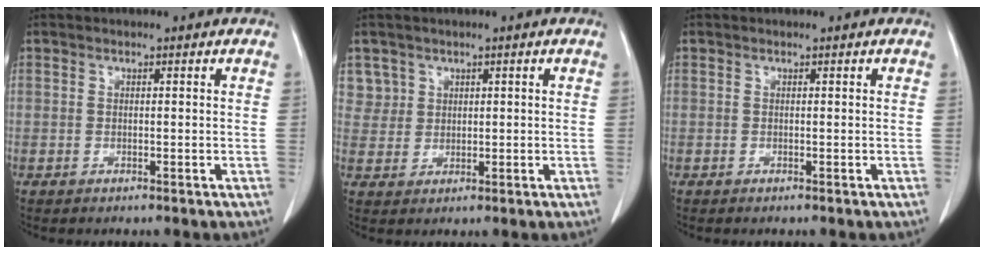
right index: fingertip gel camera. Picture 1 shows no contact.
{"total": 3.4, "force": [1.8, 2.8, -0.4], "torque": [0.023, 0.003, 0.031]}
{"total": 0.0}